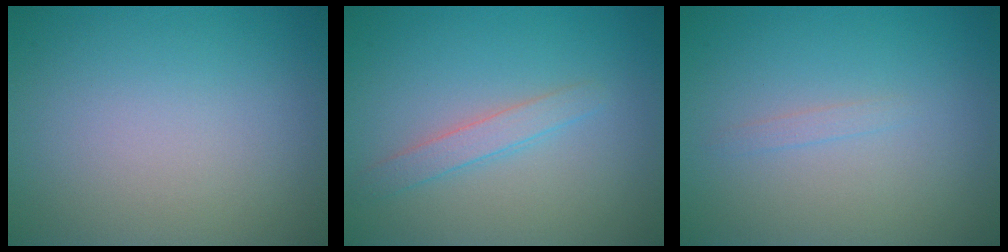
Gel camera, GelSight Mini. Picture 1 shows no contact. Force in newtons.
{"total": 1.8, "press": 1.8, "slide": 0.1}
{"total": 0.7, "press": 0.7, "slide": 0.0}